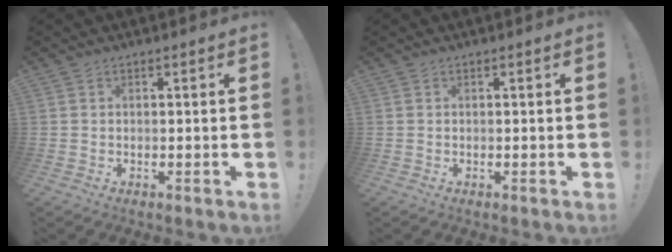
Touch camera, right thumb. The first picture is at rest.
{"total": 0.0}